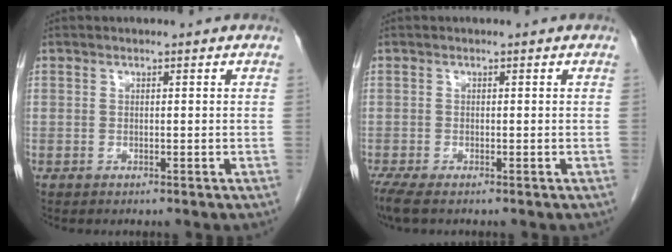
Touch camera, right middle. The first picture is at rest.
{"total": 2.7, "force": [-2.0, 0.3, 1.7], "torque": [-0.035, -0.011, -0.038]}